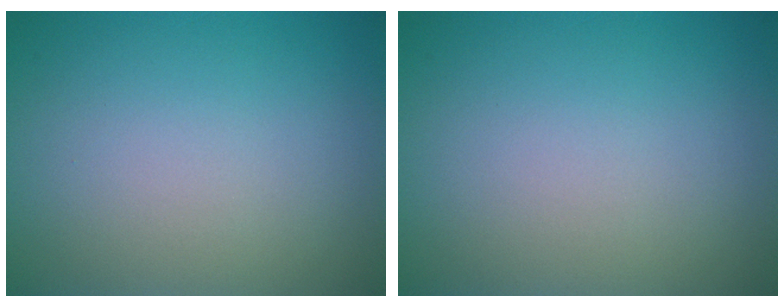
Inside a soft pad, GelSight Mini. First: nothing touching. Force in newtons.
{"total": 0.0}